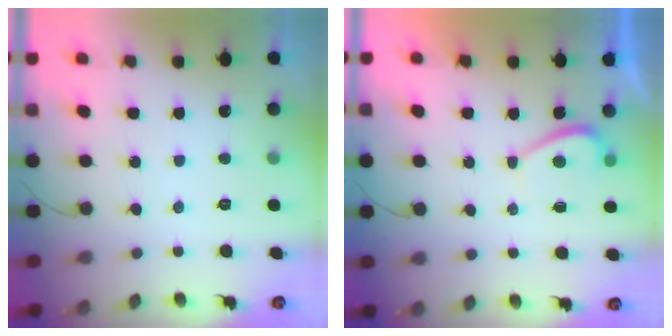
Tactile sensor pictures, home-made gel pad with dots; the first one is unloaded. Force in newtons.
{"total": 2.0, "press": 1.9, "slide": 0.6}